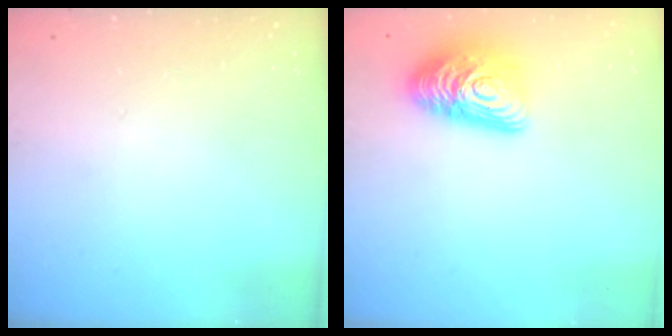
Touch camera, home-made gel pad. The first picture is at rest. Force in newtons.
{"total": 13.9, "press": 13.9, "slide": 0.7}